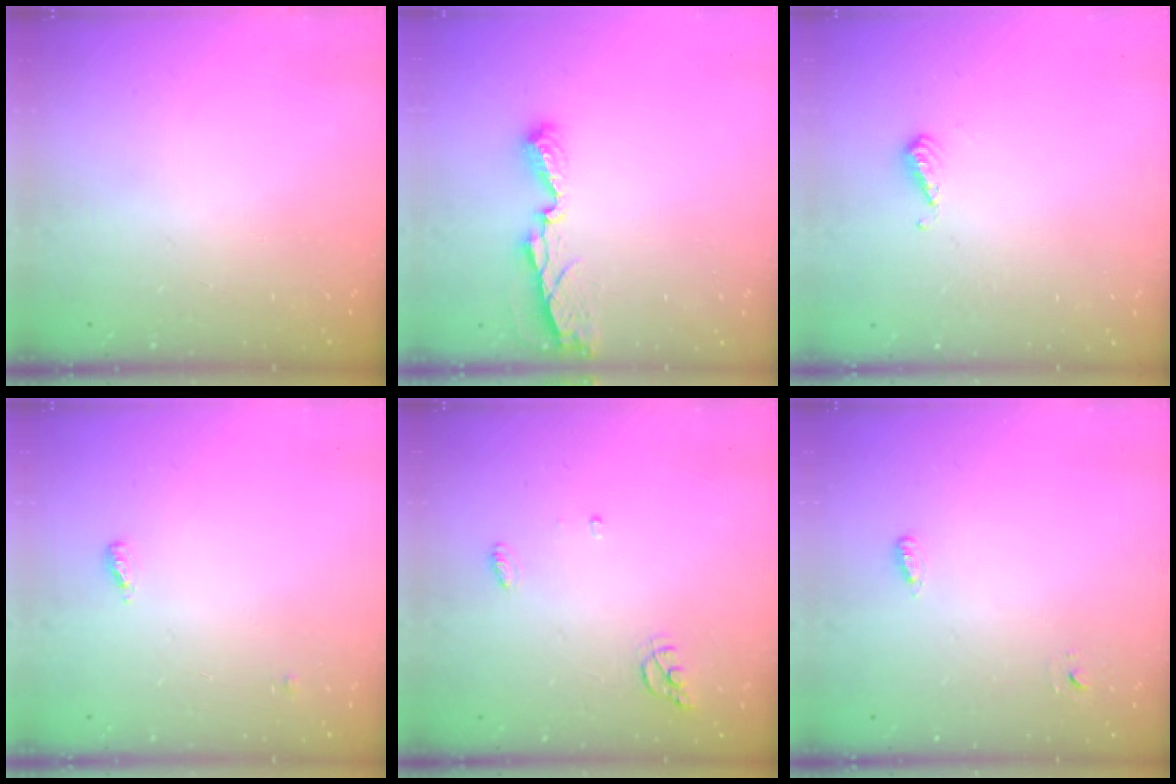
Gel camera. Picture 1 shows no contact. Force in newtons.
{"total": 7.2, "press": 7.2, "slide": 0.5}
{"total": 4.6, "press": 4.5, "slide": 0.9}
{"total": 4.6, "press": 4.5, "slide": 0.7}
{"total": 5.2, "press": 5.2, "slide": 0.2}
{"total": 3.2, "press": 2.9, "slide": 1.4}